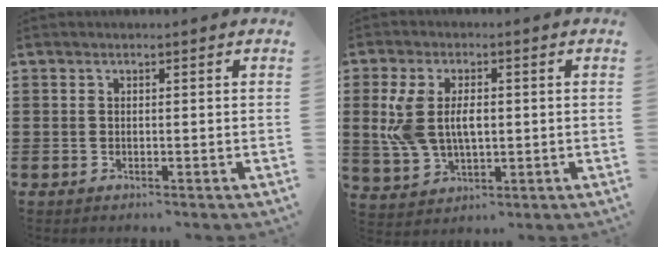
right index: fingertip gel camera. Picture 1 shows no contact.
{"total": 7.4, "force": [0.7, 4.2, 6.0], "torque": [-0.148, 0.004, 0.005]}